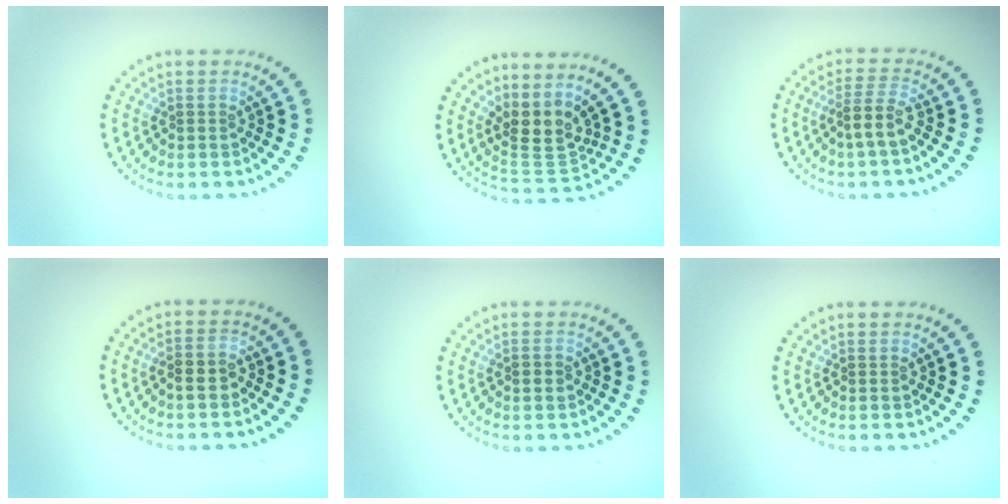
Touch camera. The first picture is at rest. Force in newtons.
{"total": 3.6, "press": 2.6, "slide": 2.6}
{"total": 2.6, "press": 2.0, "slide": 1.7}
{"total": 1.5, "press": 1.3, "slide": 0.7}
{"total": 1.5, "press": 1.5, "slide": 0.1}
{"total": 0.0}